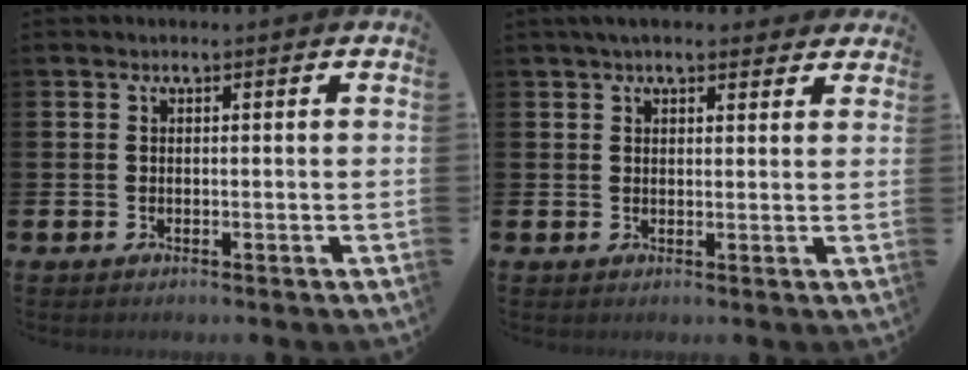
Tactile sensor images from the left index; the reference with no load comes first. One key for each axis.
{"total": 3.5, "fx": 3.0, "fy": 1.3, "fz": 1.3, "tx": -0.020, "ty": -0.004, "tz": 0.053}